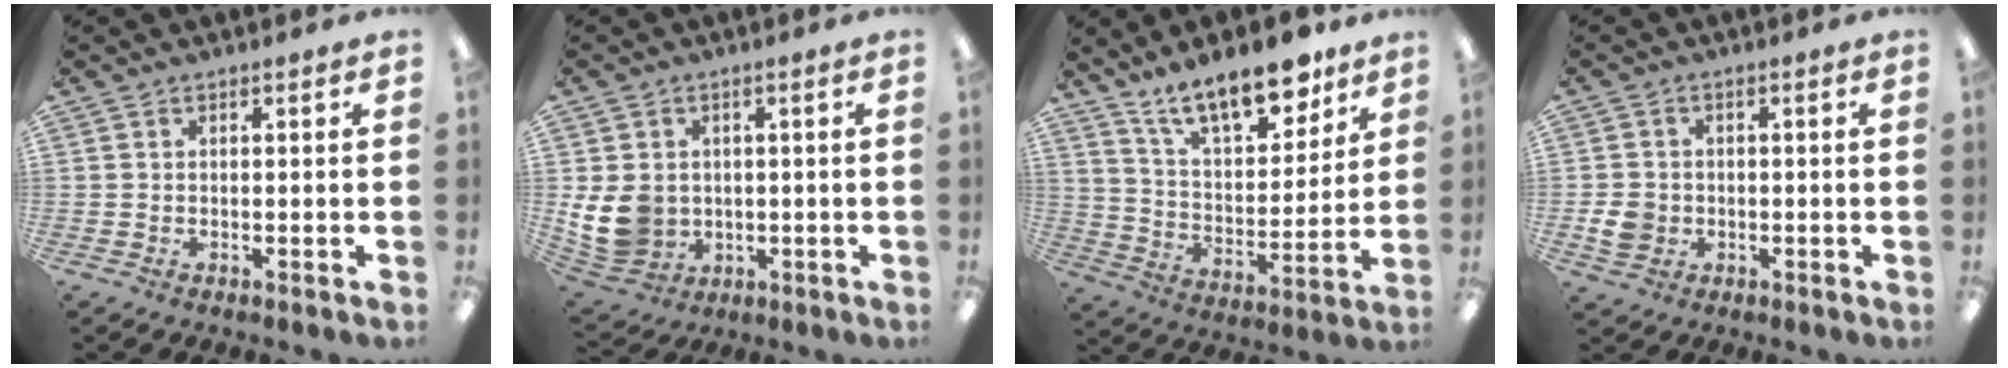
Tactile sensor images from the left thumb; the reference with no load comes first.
{"total": 9.8, "force": [0.0, 8.5, 4.9], "torque": [-0.128, 0.008, 0.008]}
{"total": 17.0, "force": [13.0, 6.2, 9.0], "torque": [-0.143, -0.075, 0.223]}
{"total": 4.7, "force": [-0.8, 4.1, 2.2], "torque": [-0.041, 0.000, -0.016]}